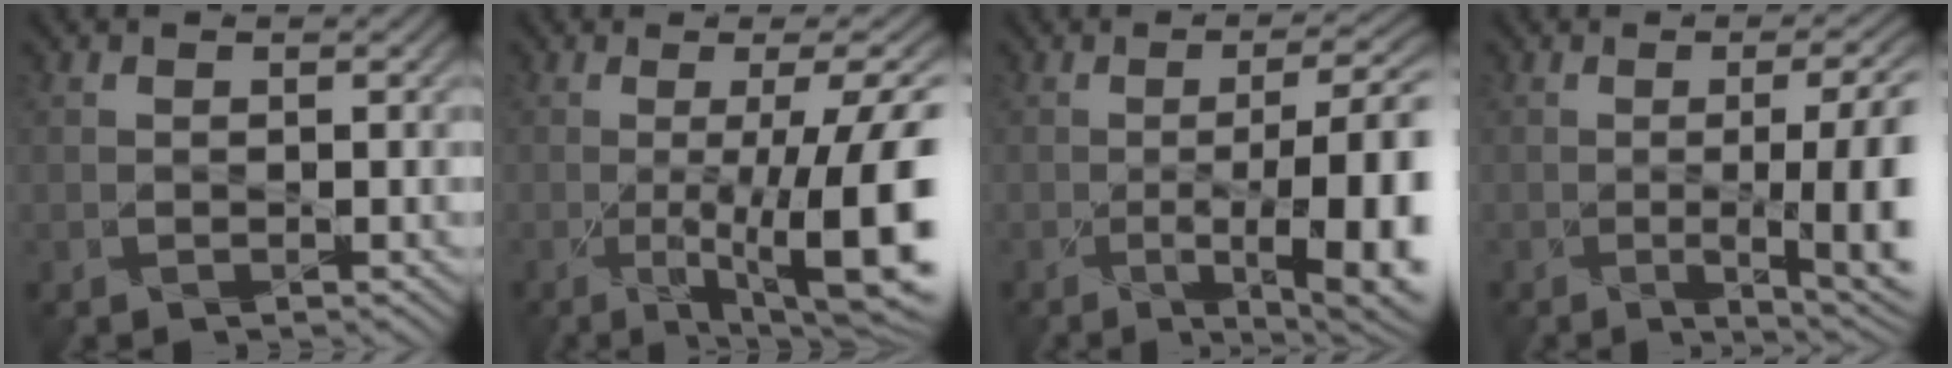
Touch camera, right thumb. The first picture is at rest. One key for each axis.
{"total": 14.1, "fx": -3.2, "fy": 3.2, "fz": 13.3, "tx": -0.178, "ty": 0.003, "tz": -0.042}
{"total": 14.3, "fx": -3.9, "fy": 4.3, "fz": 13.1, "tx": -0.151, "ty": 0.002, "tz": -0.058}
{"total": 13.9, "fx": -2.4, "fy": 4.6, "fz": 12.8, "tx": -0.133, "ty": 0.009, "tz": -0.037}